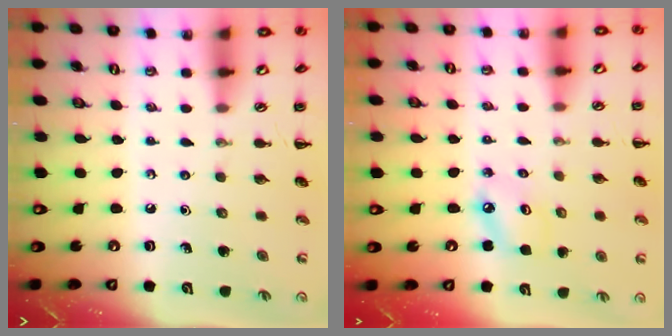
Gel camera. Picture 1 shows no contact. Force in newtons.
{"total": 4.2, "press": 4.1, "slide": 0.5}